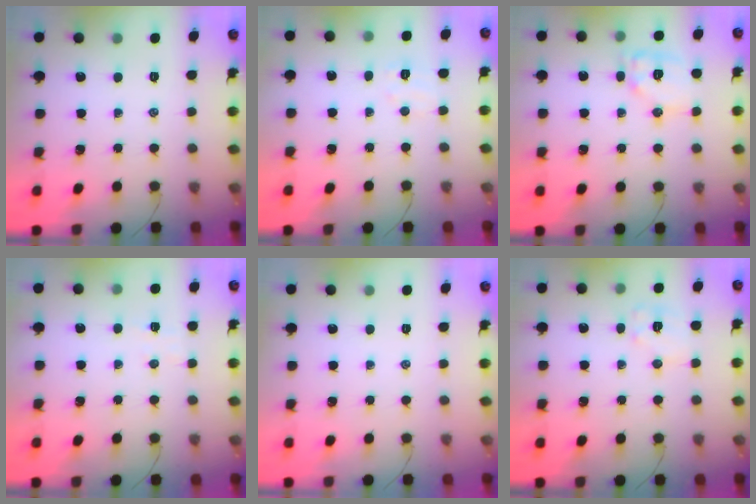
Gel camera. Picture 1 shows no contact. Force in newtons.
{"total": 4.5, "press": 4.4, "slide": 1.0}
{"total": 10.4, "press": 10.4, "slide": 0.5}
{"total": 2.9, "press": 2.8, "slide": 0.7}
{"total": 0.0}
{"total": 7.1, "press": 7.1, "slide": 0.6}